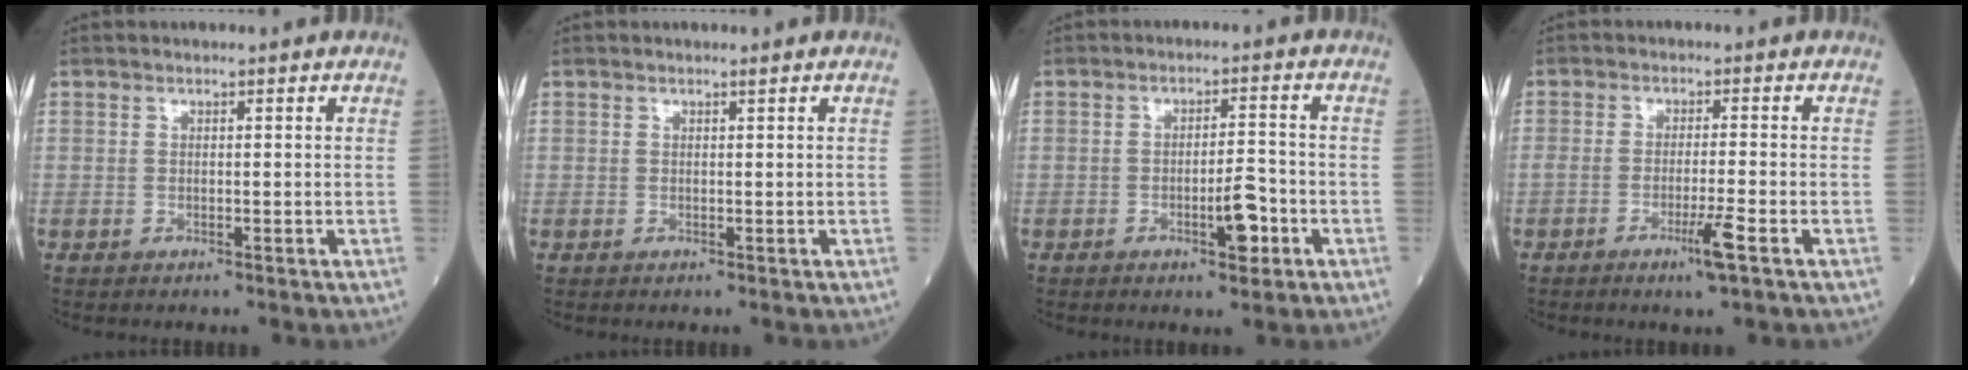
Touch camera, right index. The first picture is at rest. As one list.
[{"total": 0.0}, {"total": 5.1, "force": [-2.0, 1.2, 4.5], "torque": [-0.069, 0.001, -0.030]}, {"total": 4.3, "force": [-2.3, -0.5, 3.7], "torque": [-0.065, -0.010, -0.042]}]